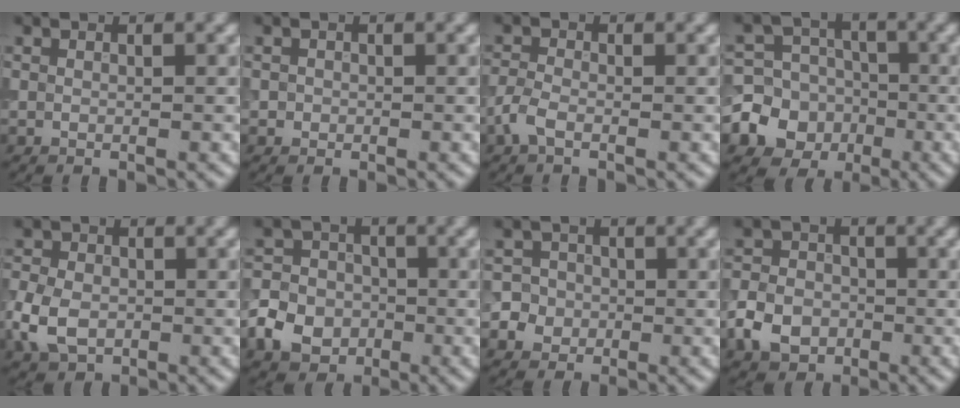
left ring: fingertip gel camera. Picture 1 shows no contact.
{"total": 0.6, "force": [0.0, 0.6, 0.0], "torque": [0.006, -0.003, -0.002]}
{"total": 1.9, "force": [-1.0, 1.0, 1.3], "torque": [-0.030, 0.002, -0.026]}
{"total": 10.1, "force": [-3.4, 9.2, 2.4], "torque": [-0.044, -0.015, -0.085]}
{"total": 4.9, "force": [-1.4, 3.6, 3.0], "torque": [-0.072, -0.006, -0.033]}
{"total": 5.5, "force": [-2.1, 4.6, 2.2], "torque": [-0.034, 0.002, -0.057]}
{"total": 5.1, "force": [-1.4, 4.8, 1.2], "torque": [-0.003, 0.015, -0.042]}
{"total": 4.6, "force": [-1.9, 3.6, 2.1], "torque": [-0.042, -0.001, -0.044]}